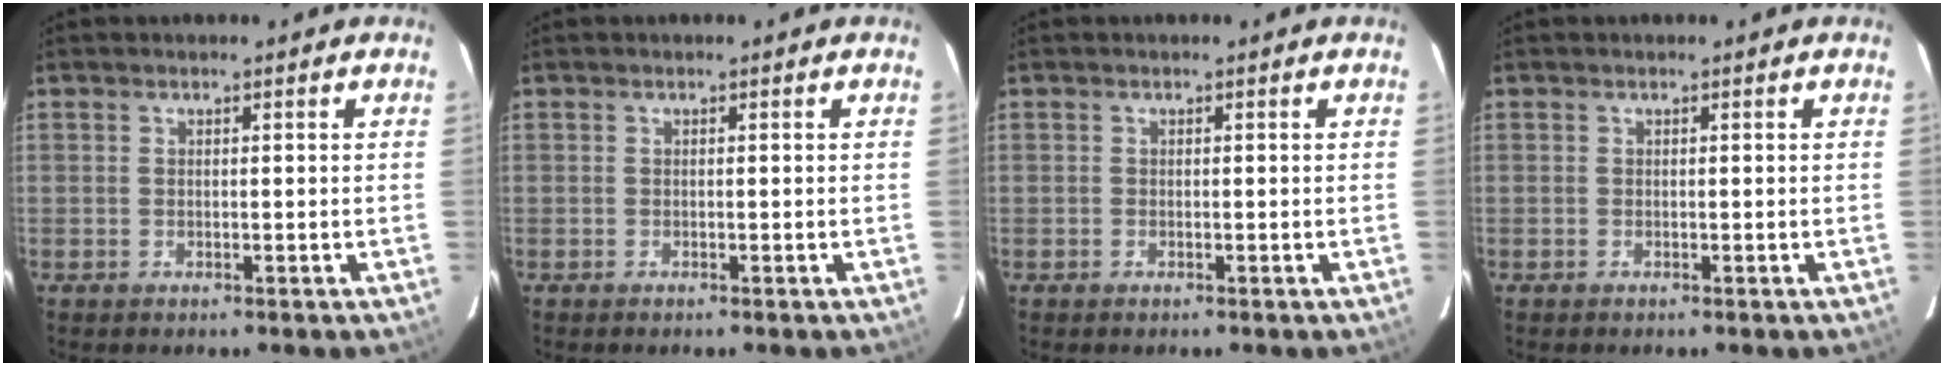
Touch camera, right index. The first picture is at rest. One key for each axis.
{"total": 0.0}
{"total": 0.0}
{"total": 0.0}